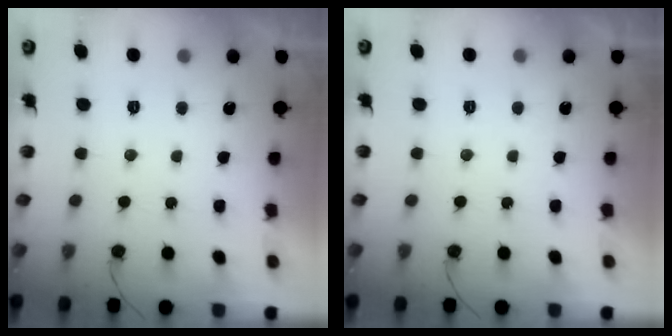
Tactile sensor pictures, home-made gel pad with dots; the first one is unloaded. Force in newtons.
{"total": 1.8, "press": 1.8, "slide": 0.0}